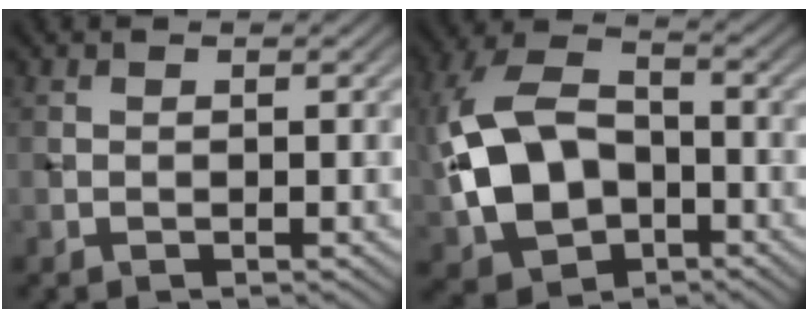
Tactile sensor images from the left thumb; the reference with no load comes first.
{"total": 12.4, "force": [-1.9, 8.4, 8.9], "torque": [-0.221, 0.008, -0.048]}